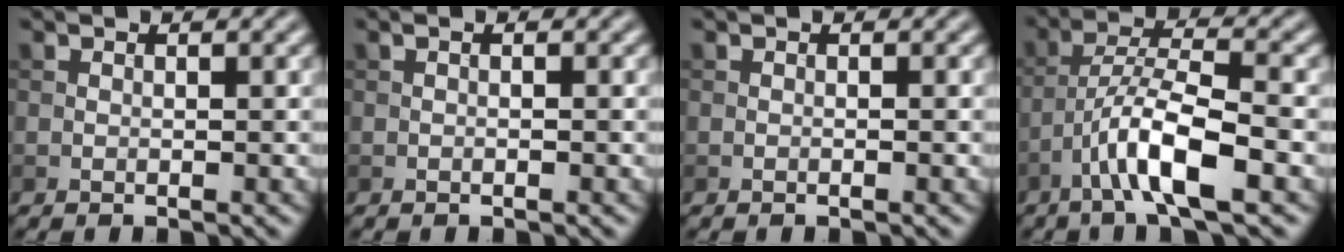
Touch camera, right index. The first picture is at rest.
{"total": 0.5, "force": [-0.1, 0.1, 0.5], "torque": [-0.012, -0.002, -0.004]}
{"total": 0.0}
{"total": 6.4, "force": [-3.2, 1.3, 5.5], "torque": [-0.099, 0.014, -0.060]}